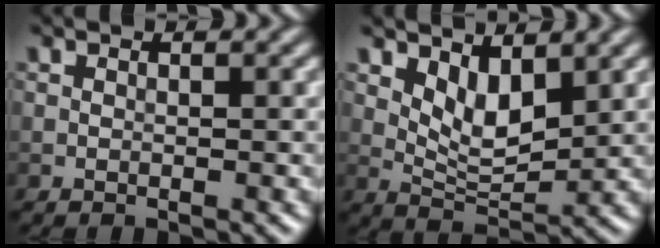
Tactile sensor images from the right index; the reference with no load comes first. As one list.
[{"total": 3.8, "force": [1.7, 1.8, 2.9], "torque": [-0.055, -0.010, 0.036]}]